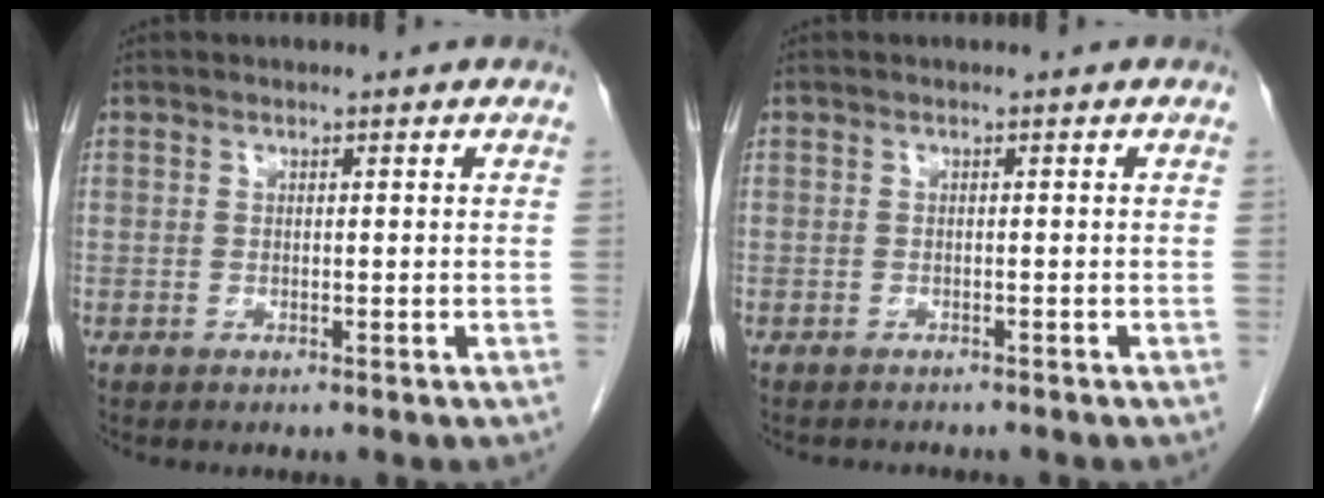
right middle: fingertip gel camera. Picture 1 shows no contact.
{"total": 2.4, "force": [-2.2, 0.6, 0.5], "torque": [-0.010, -0.006, -0.026]}